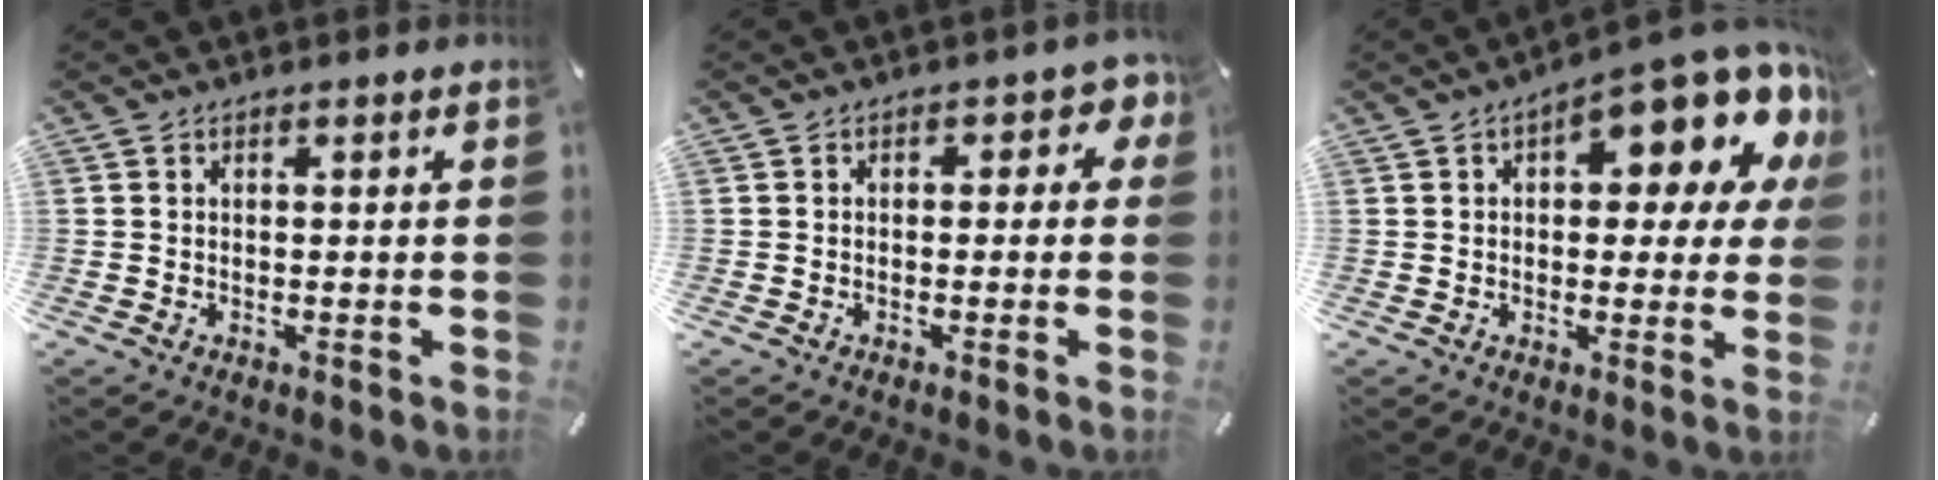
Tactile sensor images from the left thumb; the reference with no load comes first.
{"total": 3.1, "force": [-0.3, 2.0, 2.3], "torque": [-0.029, 0.008, -0.013]}
{"total": 15.4, "force": [8.2, 6.2, 11.5], "torque": [-0.145, -0.064, 0.132]}